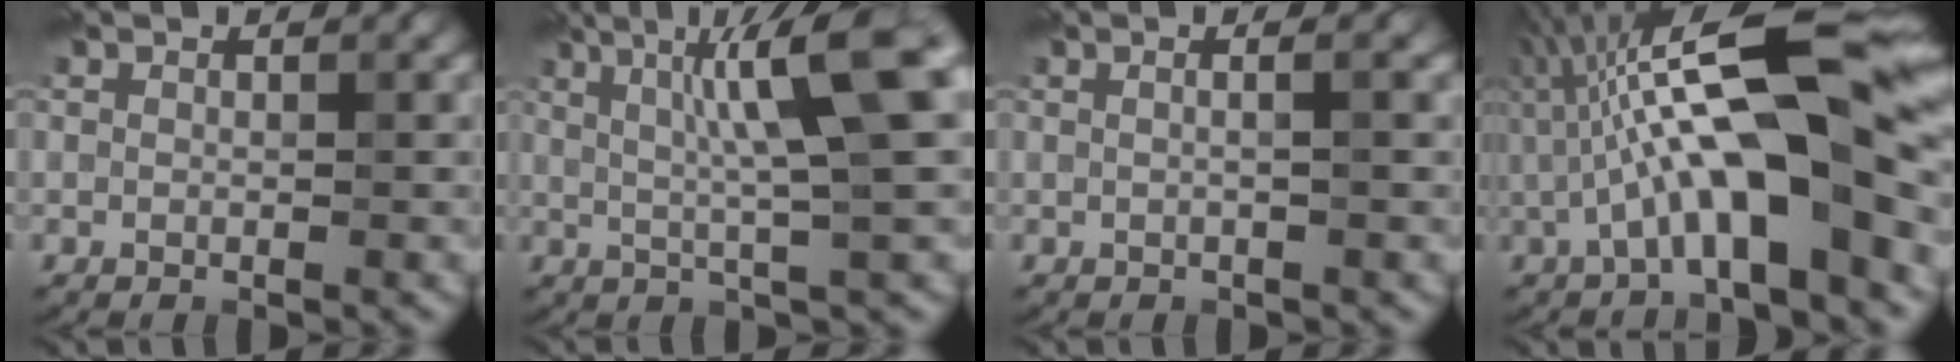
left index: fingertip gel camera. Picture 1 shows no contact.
{"total": 8.9, "force": [2.3, 1.3, 8.4], "torque": [-0.114, 0.015, 0.035]}
{"total": 2.7, "force": [0.6, 1.3, 2.3], "torque": [-0.009, 0.006, -0.018]}
{"total": 14.6, "force": [0.5, 4.0, 14.0], "torque": [-0.227, 0.034, 0.000]}